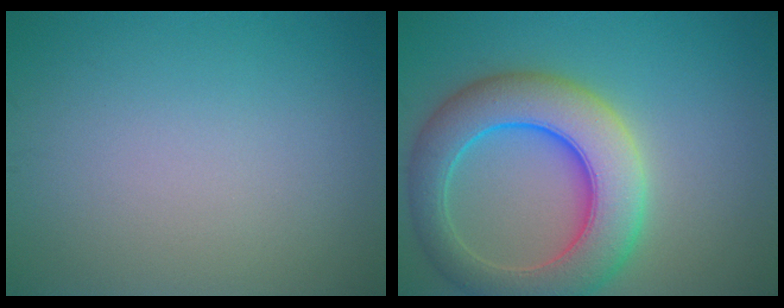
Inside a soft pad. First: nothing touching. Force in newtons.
{"total": 9.3, "press": 9.3, "slide": 0.5}